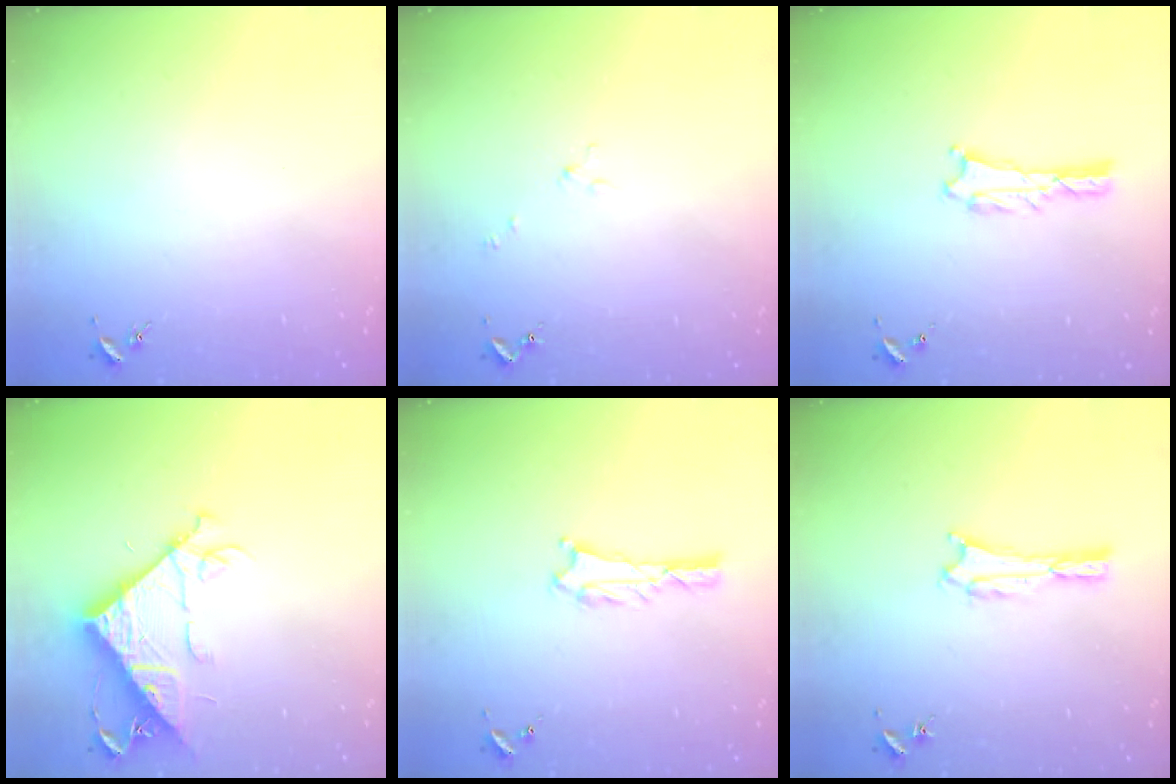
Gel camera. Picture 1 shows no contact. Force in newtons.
{"total": 1.7, "press": 1.7, "slide": 0.3}
{"total": 1.0, "press": 1.0, "slide": 0.1}
{"total": 9.8, "press": 9.7, "slide": 1.2}
{"total": 0.7, "press": 0.7, "slide": 0.1}
{"total": 1.6, "press": 1.6, "slide": 0.2}